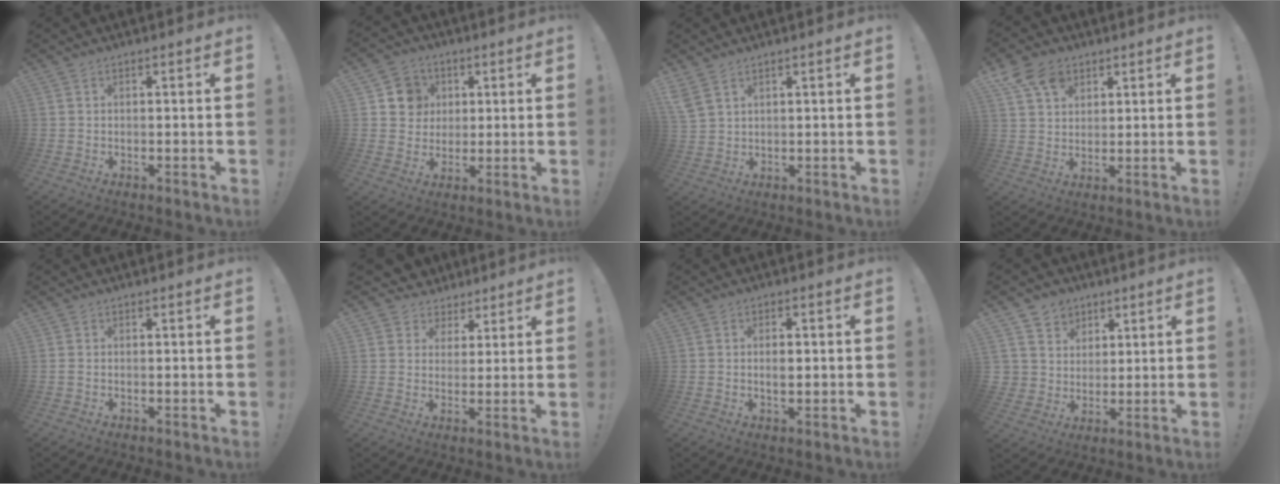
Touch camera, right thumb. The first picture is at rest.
{"total": 8.7, "force": [2.5, 8.1, 1.6], "torque": [-0.016, -0.016, 0.052]}
{"total": 4.6, "force": [3.2, 2.0, 2.6], "torque": [-0.062, -0.013, 0.063]}
{"total": 9.8, "force": [5.1, 7.2, 4.4], "torque": [-0.065, -0.022, 0.101]}
{"total": 0.7, "force": [0.3, 0.4, 0.4], "torque": [-0.010, 0.001, 0.005]}
{"total": 6.1, "force": [2.7, 5.4, 0.5], "torque": [-0.012, -0.016, 0.059]}
{"total": 3.1, "force": [-0.1, 1.7, 2.6], "torque": [-0.030, -0.002, -0.008]}
{"total": 7.7, "force": [3.0, 7.0, 0.9], "torque": [-0.023, -0.019, 0.068]}